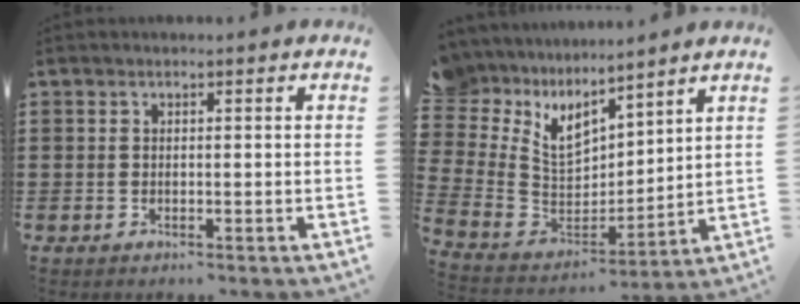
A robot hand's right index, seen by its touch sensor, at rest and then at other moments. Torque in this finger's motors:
{"motor_torque": [-0.49, 1.41, -0.04, -0.03]}